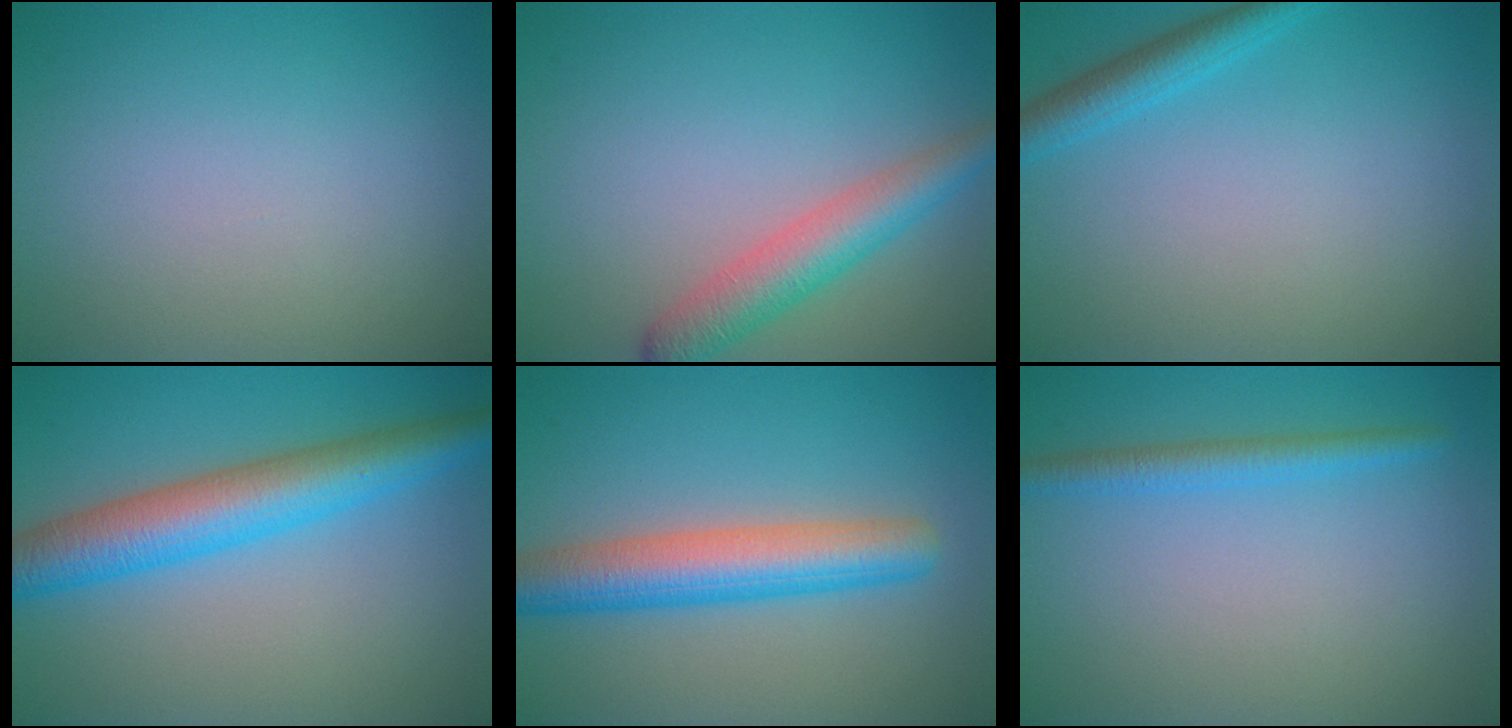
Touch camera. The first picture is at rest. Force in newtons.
{"total": 4.2, "press": 4.2, "slide": 0.2}
{"total": 2.7, "press": 2.7, "slide": 0.2}
{"total": 7.0, "press": 6.9, "slide": 0.1}
{"total": 6.1, "press": 6.1, "slide": 0.2}
{"total": 2.2, "press": 2.2, "slide": 0.2}